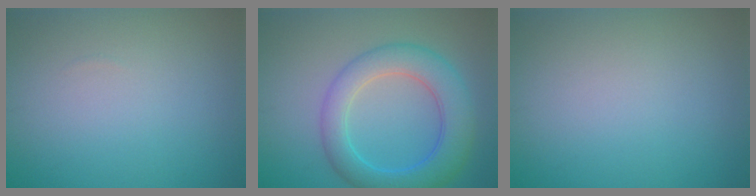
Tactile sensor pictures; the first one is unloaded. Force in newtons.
{"total": 6.2, "press": 6.2, "slide": 0.2}
{"total": 0.0}